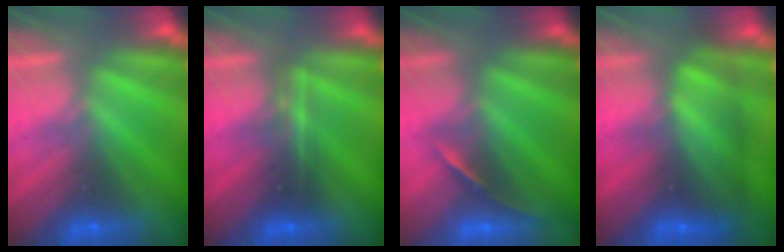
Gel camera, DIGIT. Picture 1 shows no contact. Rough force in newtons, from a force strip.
{"total": 2.3}
{"total": 1.7}
{"total": 6.1}